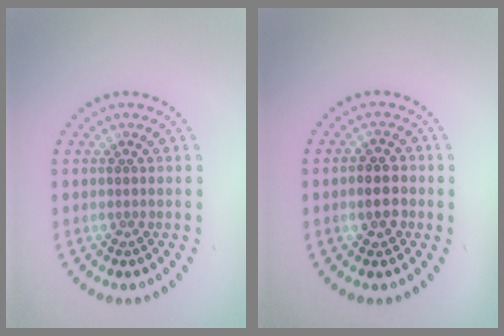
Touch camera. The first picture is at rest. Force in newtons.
{"total": 2.6, "press": 2.6, "slide": 0.4}